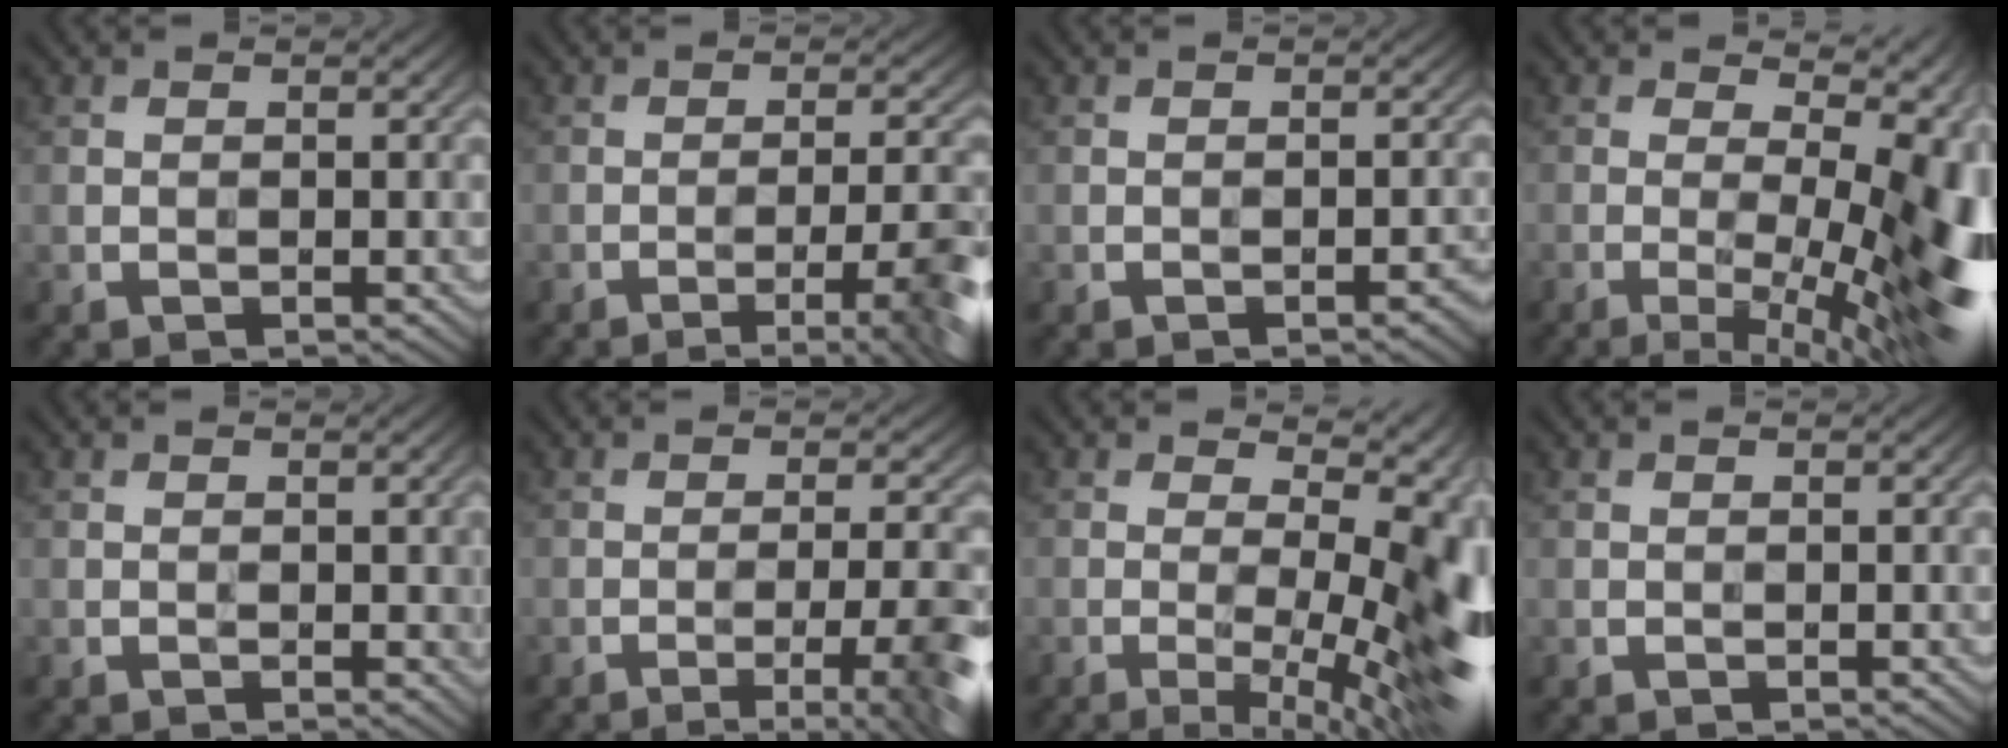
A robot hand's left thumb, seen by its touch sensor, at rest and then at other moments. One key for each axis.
{"total": 8.3, "fx": -3.7, "fy": 1.8, "fz": 7.2, "tx": -0.102, "ty": 0.001, "tz": -0.047}
{"total": 1.2, "fx": -0.7, "fy": 0.1, "fz": 1.0, "tx": -0.013, "ty": 0.004, "tz": -0.011}
{"total": 16.3, "fx": -1.7, "fy": 5.0, "fz": 15.4, "tx": -0.176, "ty": 0.000, "tz": -0.023}
{"total": 1.1, "fx": 0.1, "fy": 0.6, "fz": 0.9, "tx": -0.011, "ty": -0.003, "tz": 0.002}
{"total": 9.2, "fx": -3.5, "fy": 2.4, "fz": 8.1, "tx": -0.103, "ty": -0.003, "tz": -0.043}
{"total": 14.3, "fx": -0.4, "fy": 4.0, "fz": 13.7, "tx": -0.176, "ty": 0.012, "tz": 0.002}
{"total": 0.0}